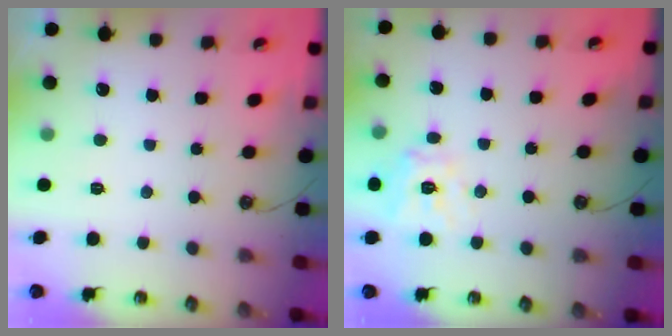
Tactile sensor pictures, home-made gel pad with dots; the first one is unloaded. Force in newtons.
{"total": 12.5, "press": 12.4, "slide": 1.4}